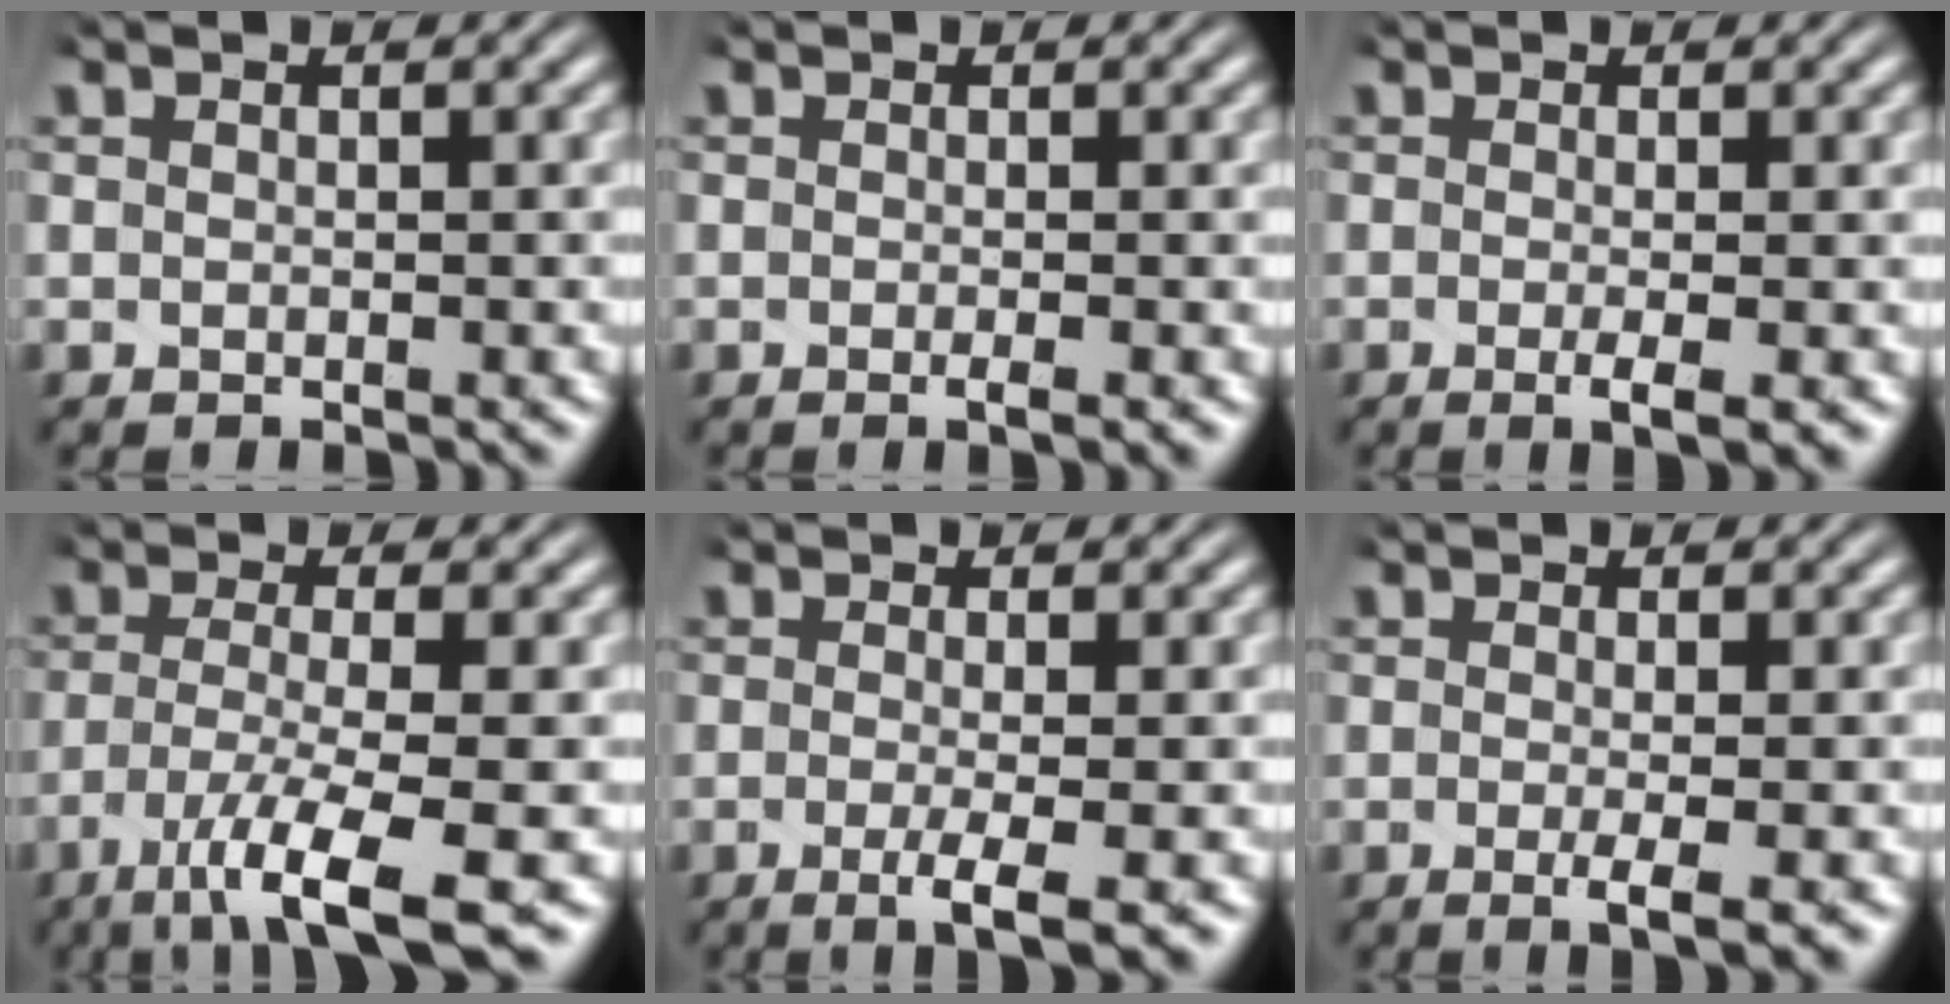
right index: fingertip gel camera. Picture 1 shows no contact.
{"total": 1.1, "force": [-0.6, 0.1, 0.9], "torque": [-0.013, 0.003, -0.012]}
{"total": 2.4, "force": [-1.1, 0.2, 2.2], "torque": [-0.034, -0.009, -0.015]}
{"total": 8.6, "force": [-5.8, 1.8, 6.1], "torque": [-0.105, -0.044, -0.071]}
{"total": 4.1, "force": [-2.2, 0.6, 3.4], "torque": [-0.061, -0.022, -0.028]}
{"total": 3.0, "force": [-1.4, 0.3, 2.7], "torque": [-0.045, -0.014, -0.018]}